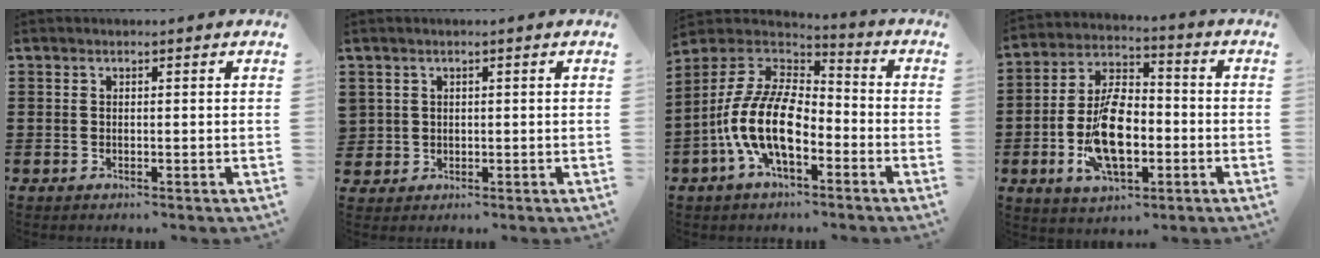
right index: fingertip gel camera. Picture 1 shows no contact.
{"total": 1.5, "force": [0.4, 1.4, 0.0], "torque": [-0.006, 0.007, 0.007]}
{"total": 13.3, "force": [-4.8, 6.2, 10.7], "torque": [-0.258, -0.004, -0.101]}
{"total": 11.6, "force": [-2.8, 6.2, 9.4], "torque": [-0.189, 0.005, -0.050]}